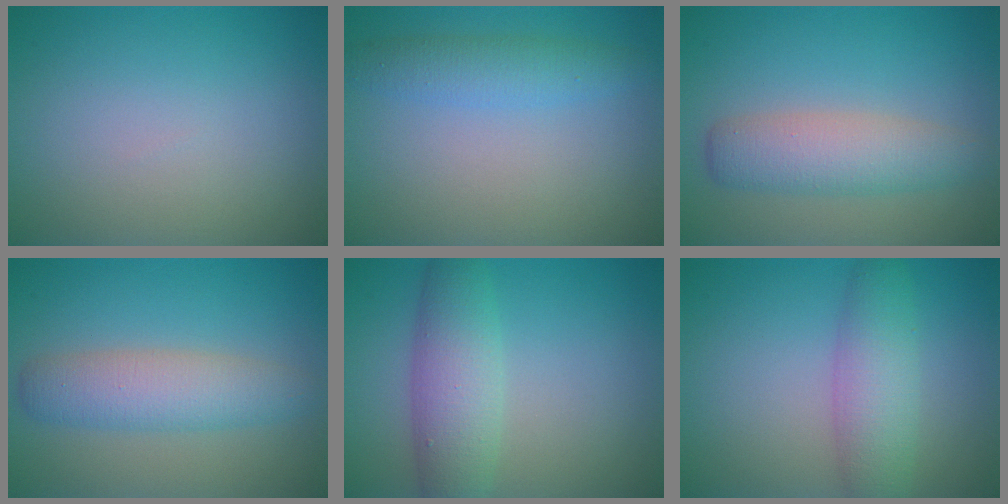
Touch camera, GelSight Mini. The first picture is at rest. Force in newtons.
{"total": 2.8, "press": 2.8, "slide": 0.0}
{"total": 4.2, "press": 4.2, "slide": 0.1}
{"total": 4.3, "press": 4.3, "slide": 0.0}
{"total": 4.9, "press": 4.9, "slide": 0.1}
{"total": 4.3, "press": 4.3, "slide": 0.0}